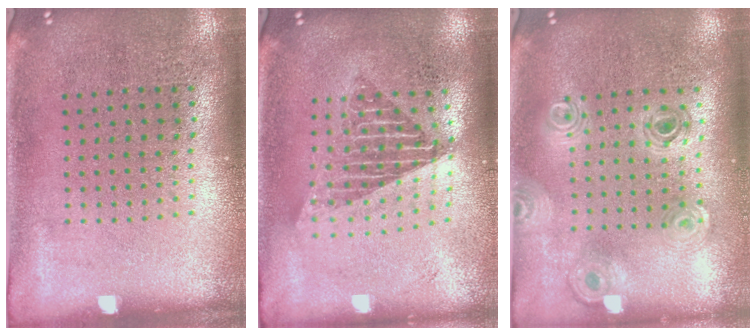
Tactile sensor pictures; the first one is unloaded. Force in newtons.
{"total": 1.6, "press": 1.3, "slide": 0.9}
{"total": 0.8, "press": 0.8, "slide": 0.1}